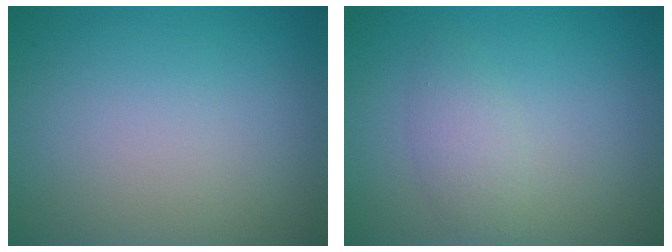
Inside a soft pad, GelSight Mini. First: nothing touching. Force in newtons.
{"total": 2.1, "press": 2.1, "slide": 0.1}